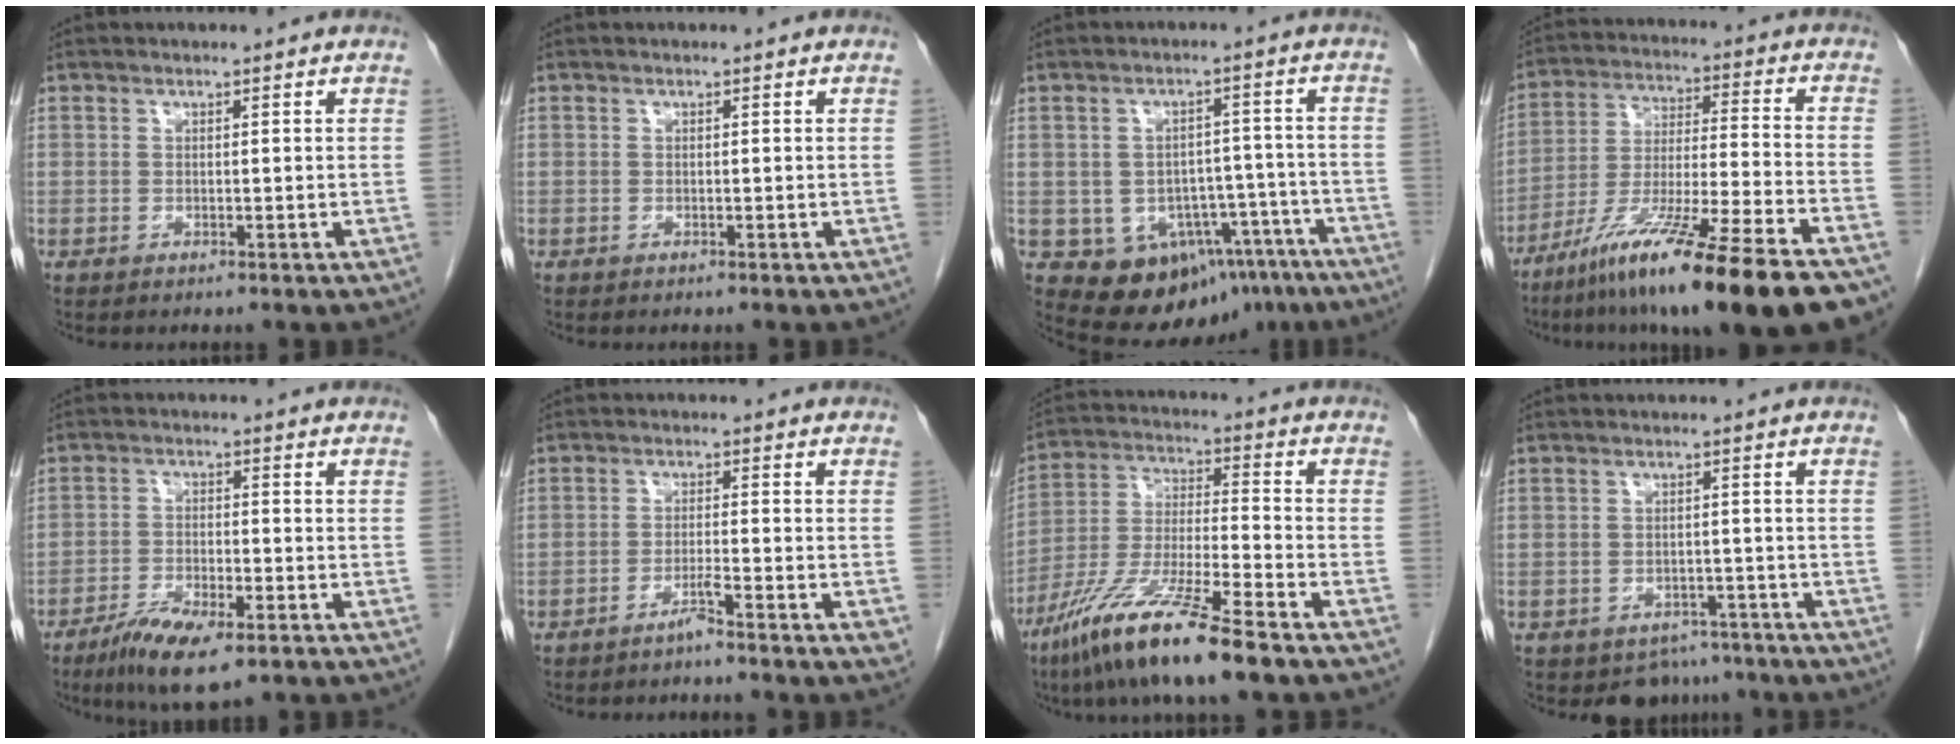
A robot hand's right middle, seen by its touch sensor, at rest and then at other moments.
{"total": 0.0}
{"total": 13.0, "force": [-7.9, 9.0, 5.1], "torque": [-0.052, 0.039, -0.099]}
{"total": 23.0, "force": [-16.3, 0.5, 16.3], "torque": [-0.233, -0.040, -0.274]}
{"total": 7.9, "force": [-5.1, 1.8, 5.8], "torque": [-0.108, -0.015, -0.085]}
{"total": 2.9, "force": [-2.0, -0.5, 2.1], "torque": [-0.033, -0.001, -0.037]}
{"total": 15.1, "force": [-10.1, 0.4, 11.1], "torque": [-0.234, -0.041, -0.190]}
{"total": 4.3, "force": [-3.5, 2.5, 0.1], "torque": [0.008, 0.006, -0.046]}